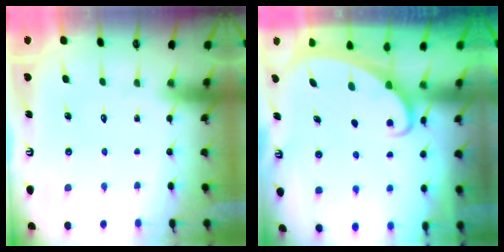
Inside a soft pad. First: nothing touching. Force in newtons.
{"total": 2.4, "press": 2.4, "slide": 0.3}